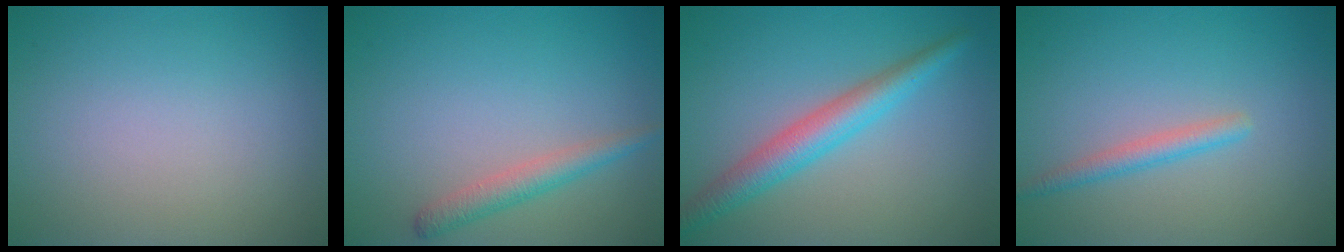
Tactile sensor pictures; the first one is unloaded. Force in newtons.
{"total": 2.2, "press": 2.2, "slide": 0.1}
{"total": 4.0, "press": 4.0, "slide": 0.1}
{"total": 1.8, "press": 1.8, "slide": 0.1}